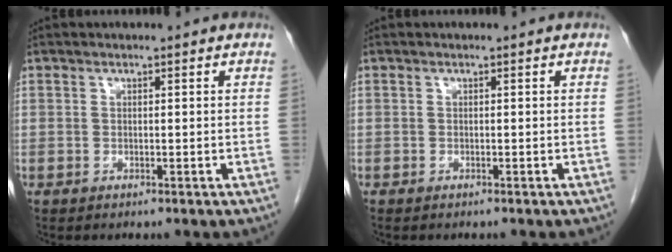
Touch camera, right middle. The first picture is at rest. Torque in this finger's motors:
{"motor_torque": [-0.07, -0.21, -0.03, -0.01]}